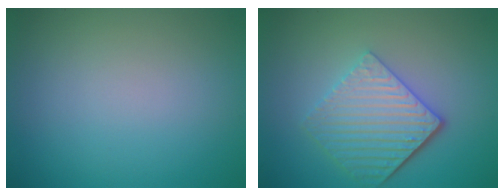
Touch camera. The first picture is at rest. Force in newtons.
{"total": 5.0, "press": 4.0, "slide": 3.0}